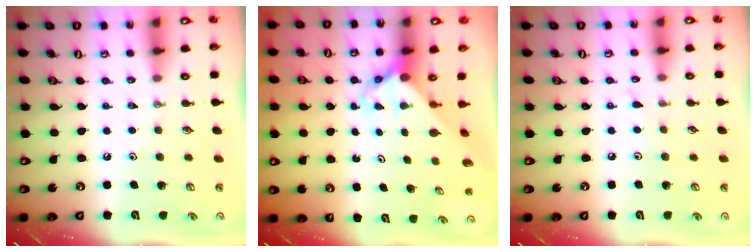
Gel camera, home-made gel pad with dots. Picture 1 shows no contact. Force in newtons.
{"total": 3.6, "press": 3.6, "slide": 0.2}
{"total": 3.1, "press": 3.1, "slide": 0.3}